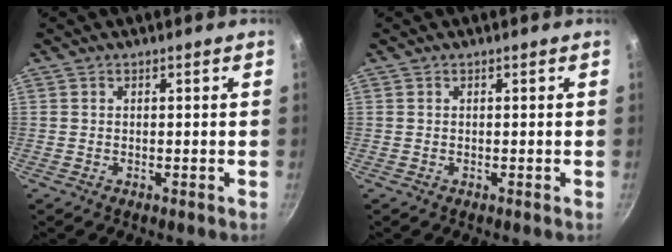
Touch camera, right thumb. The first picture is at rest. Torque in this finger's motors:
{"motor_torque": [-0.01, 0.01, 0.00, 0.00, 0.00]}